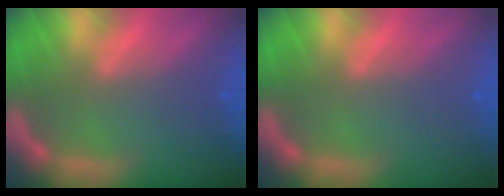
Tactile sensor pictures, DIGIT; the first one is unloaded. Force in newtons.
{"total": 0.0}